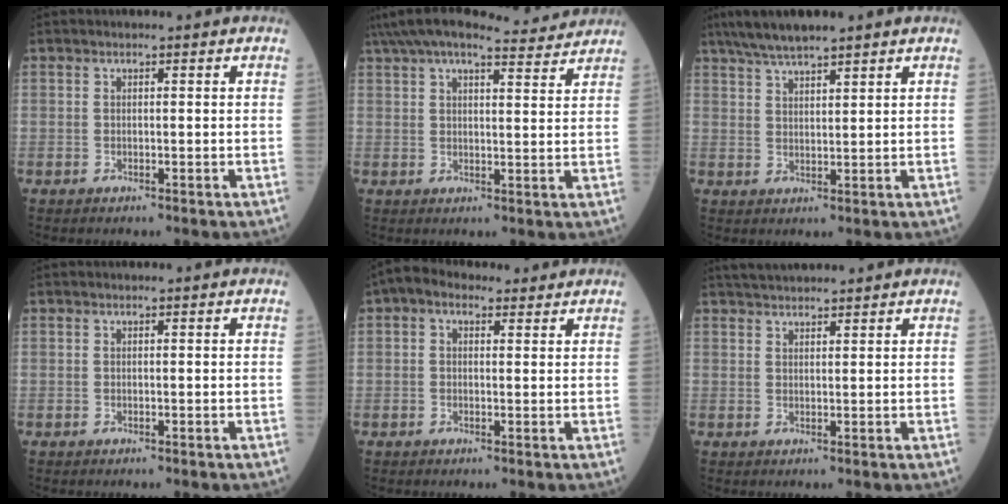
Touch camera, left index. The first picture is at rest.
{"total": 14.2, "force": [13.1, 1.8, 5.2], "torque": [-0.090, 0.036, 0.187]}
{"total": 6.6, "force": [5.5, 0.5, 3.7], "torque": [-0.072, 0.024, 0.100]}
{"total": 0.0}
{"total": 4.7, "force": [2.9, 2.8, 2.3], "torque": [-0.048, 0.036, 0.050]}
{"total": 5.5, "force": [5.1, 0.9, 2.0], "torque": [-0.031, 0.036, 0.085]}